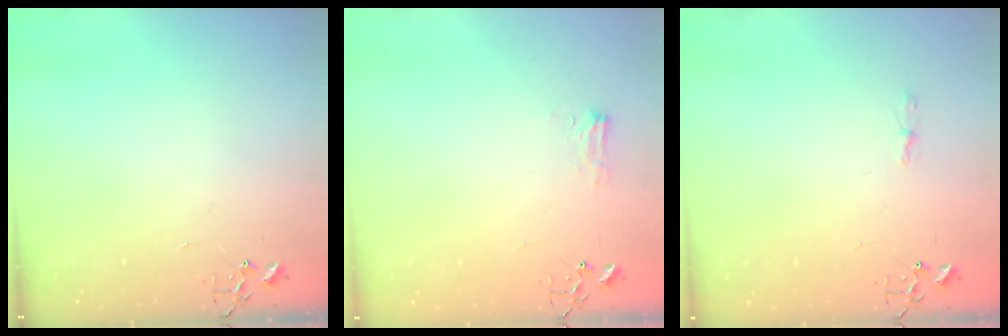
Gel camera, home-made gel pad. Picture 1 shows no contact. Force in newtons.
{"total": 7.3, "press": 7.2, "slide": 0.9}
{"total": 3.7, "press": 3.7, "slide": 0.5}